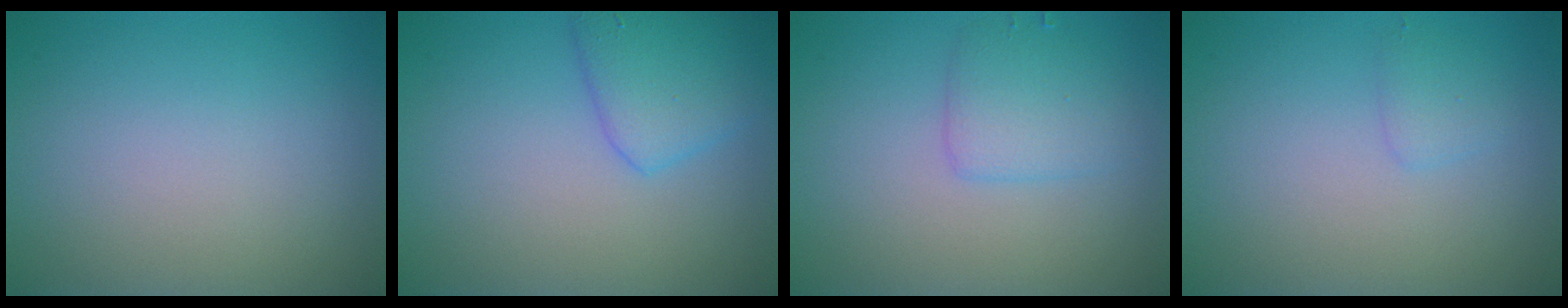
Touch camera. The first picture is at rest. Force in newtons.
{"total": 3.3, "press": 3.3, "slide": 0.2}
{"total": 2.6, "press": 2.6, "slide": 0.0}
{"total": 1.1, "press": 1.1, "slide": 0.1}